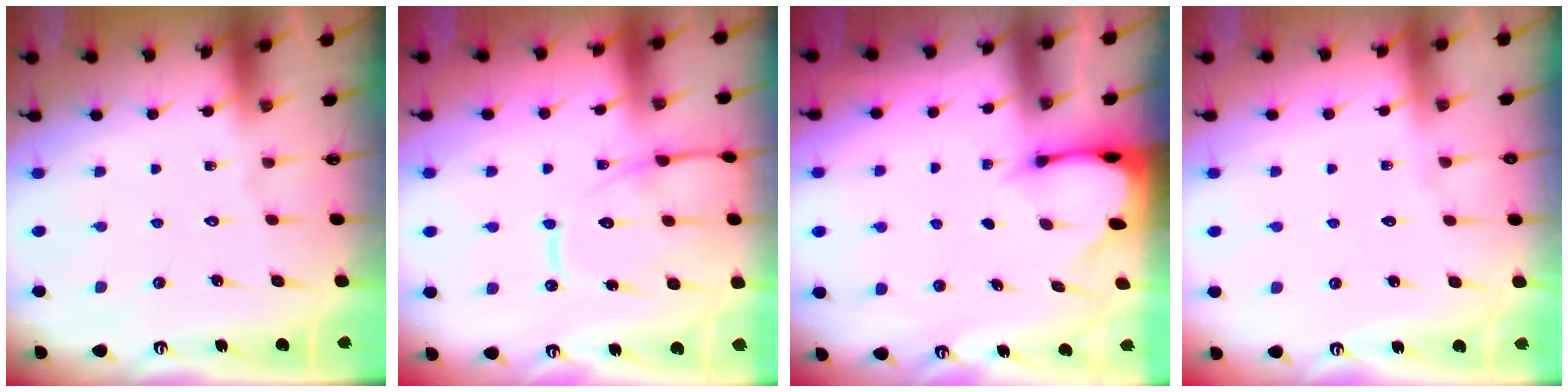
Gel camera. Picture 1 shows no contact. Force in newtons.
{"total": 13.3, "press": 13.2, "slide": 1.0}
{"total": 2.3, "press": 2.3, "slide": 0.1}
{"total": 3.5, "press": 3.5, "slide": 0.5}